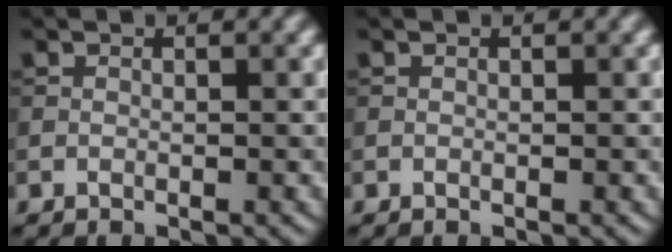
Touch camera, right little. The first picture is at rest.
{"total": 0.0}